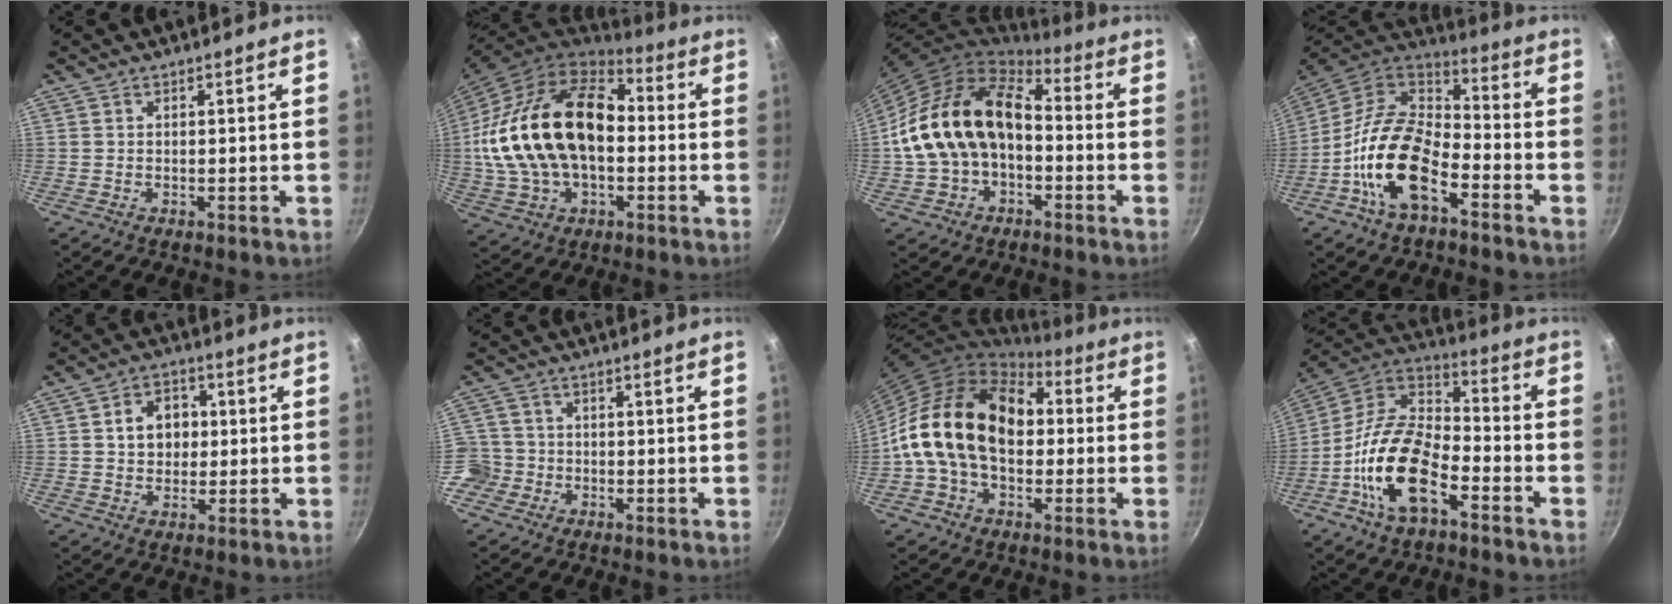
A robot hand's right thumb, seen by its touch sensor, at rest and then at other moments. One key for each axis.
{"total": 25.7, "fx": 0.1, "fy": 16.4, "fz": 19.8, "tx": -0.366, "ty": 0.040, "tz": 0.000}
{"total": 18.7, "fx": -1.2, "fy": 12.9, "fz": 13.5, "tx": -0.232, "ty": 0.052, "tz": -0.023}
{"total": 17.8, "fx": -7.1, "fy": 9.3, "fz": 13.4, "tx": -0.235, "ty": 0.052, "tz": -0.151}
{"total": 7.5, "fx": 1.1, "fy": 6.0, "fz": 4.4, "tx": -0.042, "ty": 0.008, "tz": 0.012}
{"total": 6.5, "fx": -2.5, "fy": 5.9, "fz": 1.2, "tx": -0.007, "ty": 0.030, "tz": -0.052}
{"total": 19.9, "fx": 0.7, "fy": 13.9, "fz": 14.2, "tx": -0.221, "ty": 0.040, "tz": 0.002}
{"total": 18.3, "fx": -7.6, "fy": 9.2, "fz": 13.9, "tx": -0.245, "ty": 0.054, "tz": -0.162}